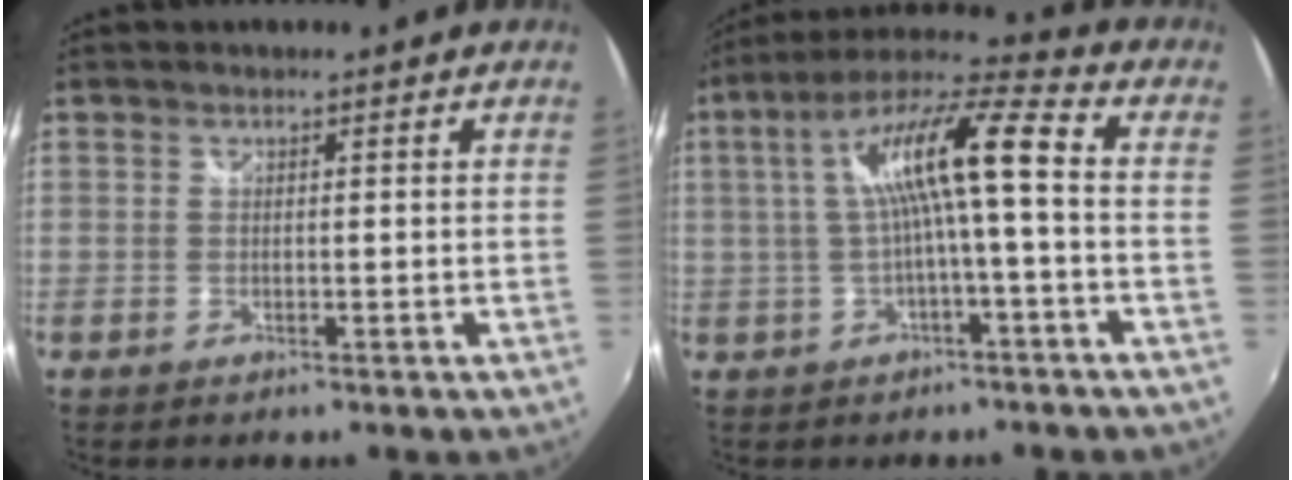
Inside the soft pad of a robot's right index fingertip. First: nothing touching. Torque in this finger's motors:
{"motor_torque": [1.21, -0.29, 0.85, 0.21]}